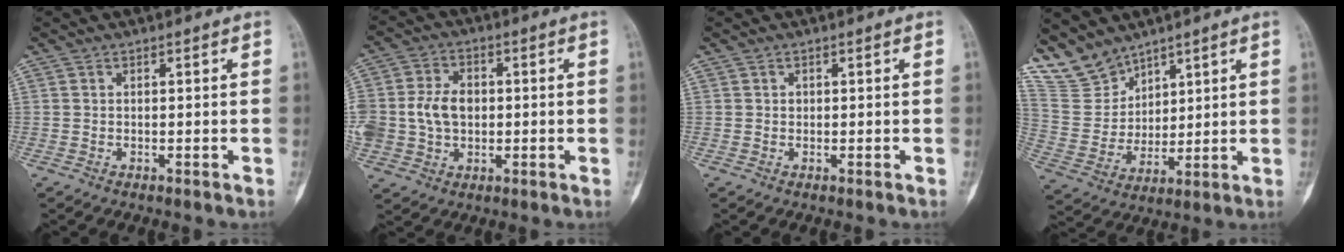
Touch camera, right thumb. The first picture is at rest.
{"total": 10.7, "force": [0.1, 8.1, 6.9], "torque": [-0.125, 0.013, 0.007]}
{"total": 0.5, "force": [0.1, 0.5, 0.2], "torque": [0.002, 0.002, 0.001]}
{"total": 9.9, "force": [8.4, 5.1, 1.1], "torque": [-0.005, -0.056, 0.189]}